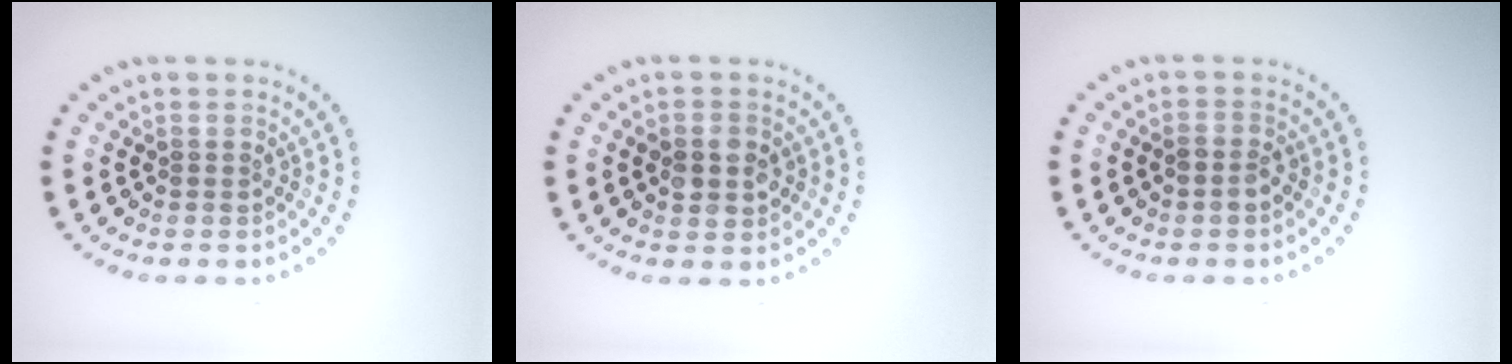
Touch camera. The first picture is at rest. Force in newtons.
{"total": 2.7, "press": 2.7, "slide": 0.1}
{"total": 1.5, "press": 1.4, "slide": 0.6}